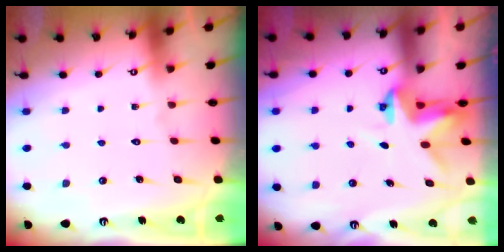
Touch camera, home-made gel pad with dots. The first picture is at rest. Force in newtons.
{"total": 3.7, "press": 3.7, "slide": 0.2}